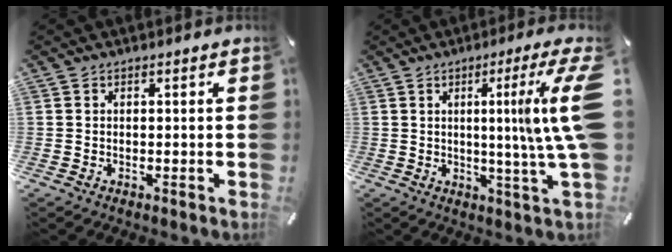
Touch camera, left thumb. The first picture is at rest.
{"total": 16.0, "force": [3.0, -0.7, 15.7], "torque": [-0.237, -0.023, 0.029]}